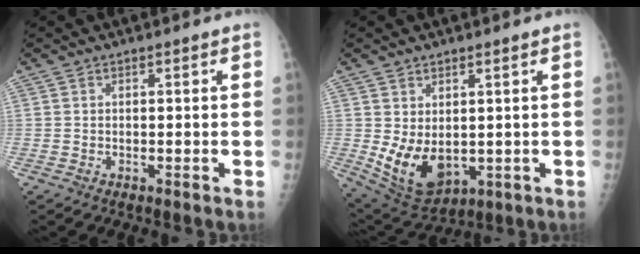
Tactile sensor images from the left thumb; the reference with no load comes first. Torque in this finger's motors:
{"motor_torque": [0.85, 0.89, 1.25, 0.04, 0.10]}